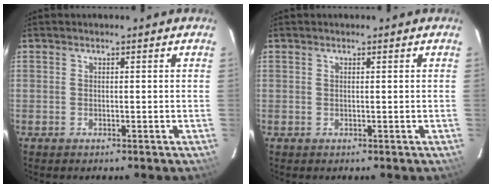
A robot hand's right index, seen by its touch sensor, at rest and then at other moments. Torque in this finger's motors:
{"motor_torque": [0.07, 0.02, 0.01, -0.01]}